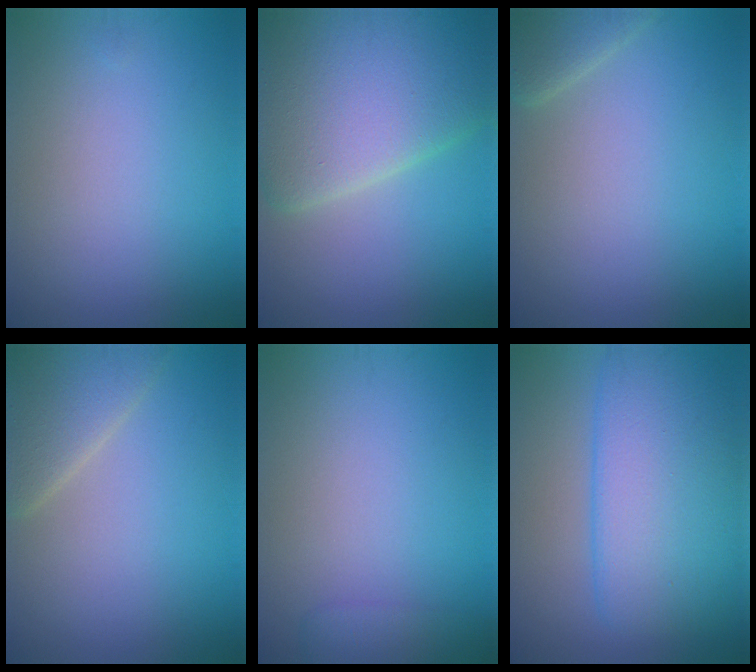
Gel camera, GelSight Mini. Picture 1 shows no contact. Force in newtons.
{"total": 11.8, "press": 11.7, "slide": 0.5}
{"total": 2.5, "press": 2.5, "slide": 0.1}
{"total": 4.0, "press": 4.0, "slide": 0.3}
{"total": 1.9, "press": 1.9, "slide": 0.1}
{"total": 8.5, "press": 8.5, "slide": 0.3}